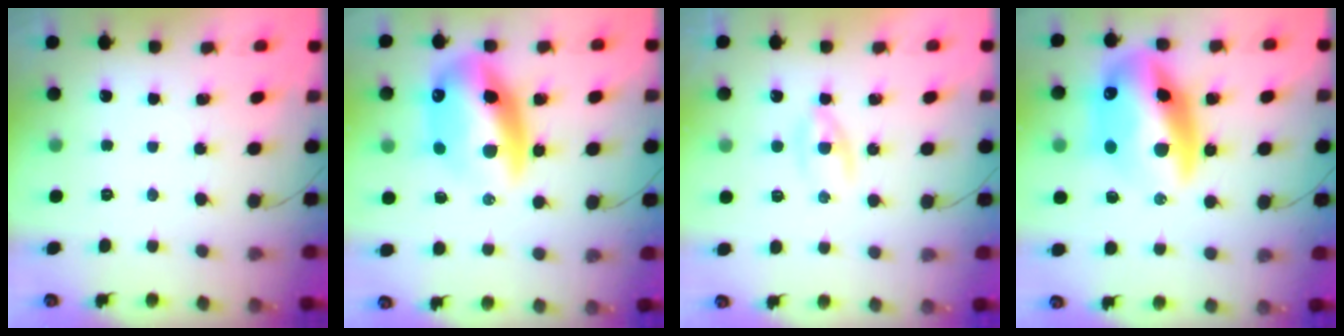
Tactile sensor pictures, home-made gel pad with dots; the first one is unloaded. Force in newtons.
{"total": 18.5, "press": 17.9, "slide": 4.7}
{"total": 3.2, "press": 3.0, "slide": 1.3}
{"total": 20.6, "press": 20.0, "slide": 5.1}